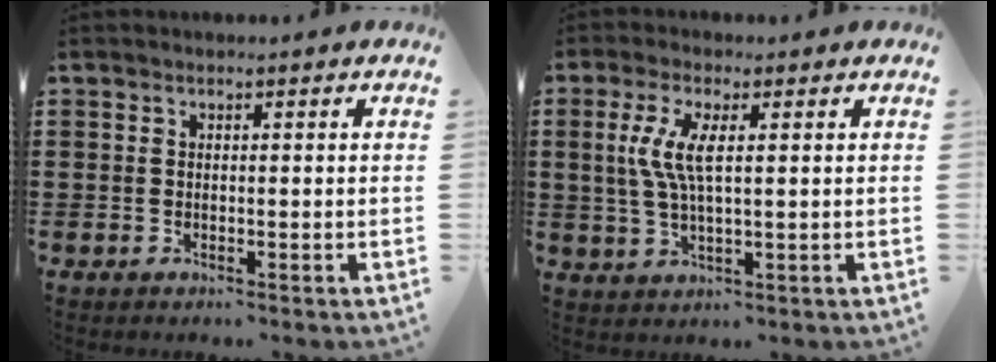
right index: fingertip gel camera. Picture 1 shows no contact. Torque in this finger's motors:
{"motor_torque": [0.94, -0.17, 0.49, 0.21]}